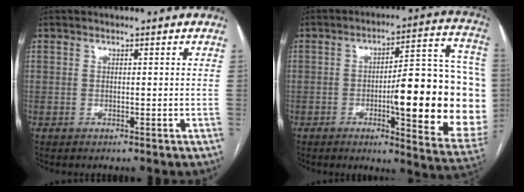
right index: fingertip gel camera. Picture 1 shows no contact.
{"total": 23.3, "force": [-2.8, 4.7, 22.6], "torque": [-0.221, 0.026, -0.025]}